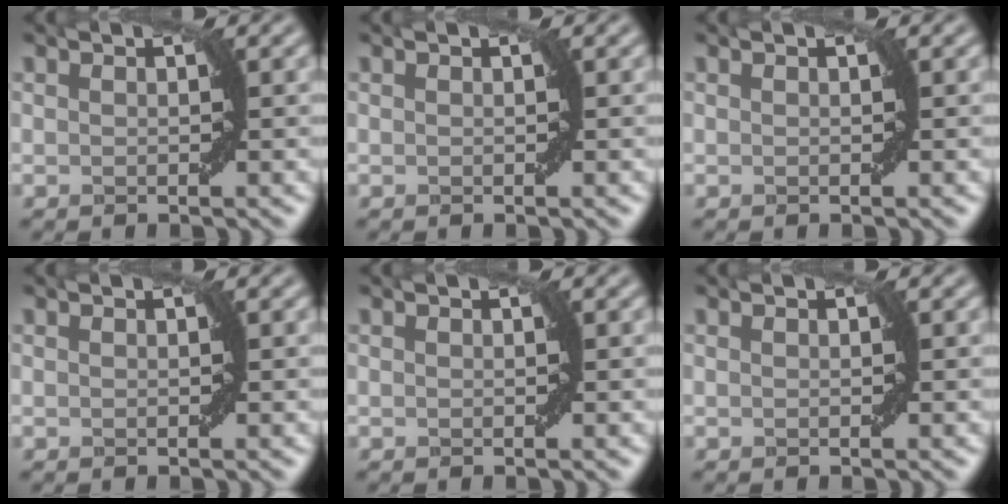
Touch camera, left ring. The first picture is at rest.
{"total": 0.0}
{"total": 0.0}
{"total": 0.0}
{"total": 0.0}
{"total": 0.0}